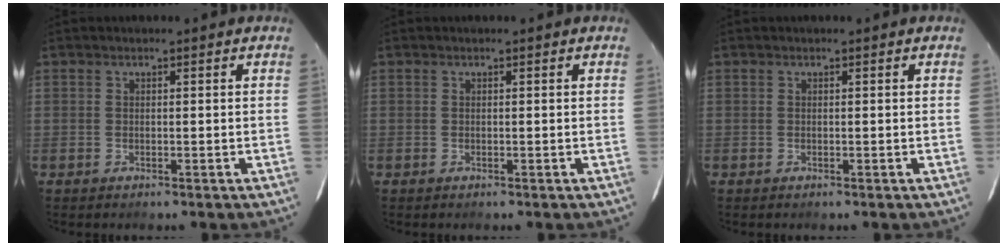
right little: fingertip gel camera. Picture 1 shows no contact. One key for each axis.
{"total": 0.0}
{"total": 0.0}